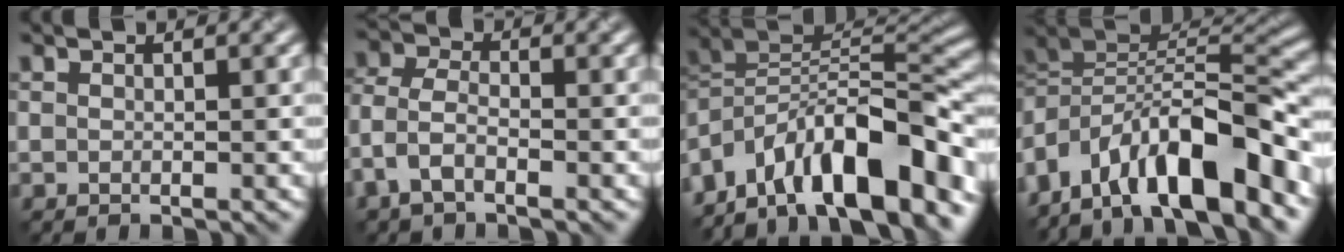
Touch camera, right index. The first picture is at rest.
{"total": 3.2, "force": [-1.8, 1.6, 2.1], "torque": [-0.050, 0.010, -0.049]}
{"total": 14.1, "force": [-7.1, 5.7, 10.7], "torque": [-0.177, 0.039, -0.129]}
{"total": 13.3, "force": [-5.4, 5.4, 10.8], "torque": [-0.171, 0.023, -0.091]}